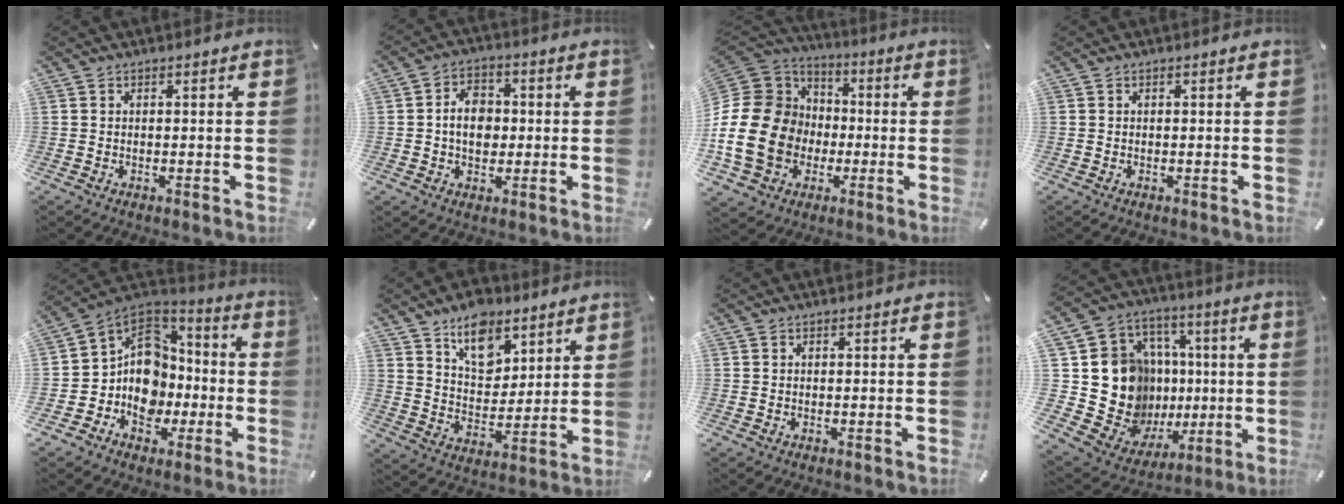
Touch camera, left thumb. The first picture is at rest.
{"total": 7.3, "force": [-0.2, 5.7, 4.6], "torque": [-0.082, 0.007, -0.005]}
{"total": 22.5, "force": [-4.7, 18.8, 11.5], "torque": [-0.246, 0.028, -0.067]}
{"total": 0.0}
{"total": 12.5, "force": [-1.9, 11.6, 4.1], "torque": [-0.092, -0.013, -0.028]}
{"total": 11.7, "force": [7.7, 7.5, 4.5], "torque": [-0.066, -0.049, 0.139]}
{"total": 0.0}
{"total": 20.9, "force": [0.9, 18.5, 9.7], "torque": [-0.177, -0.031, 0.061]}